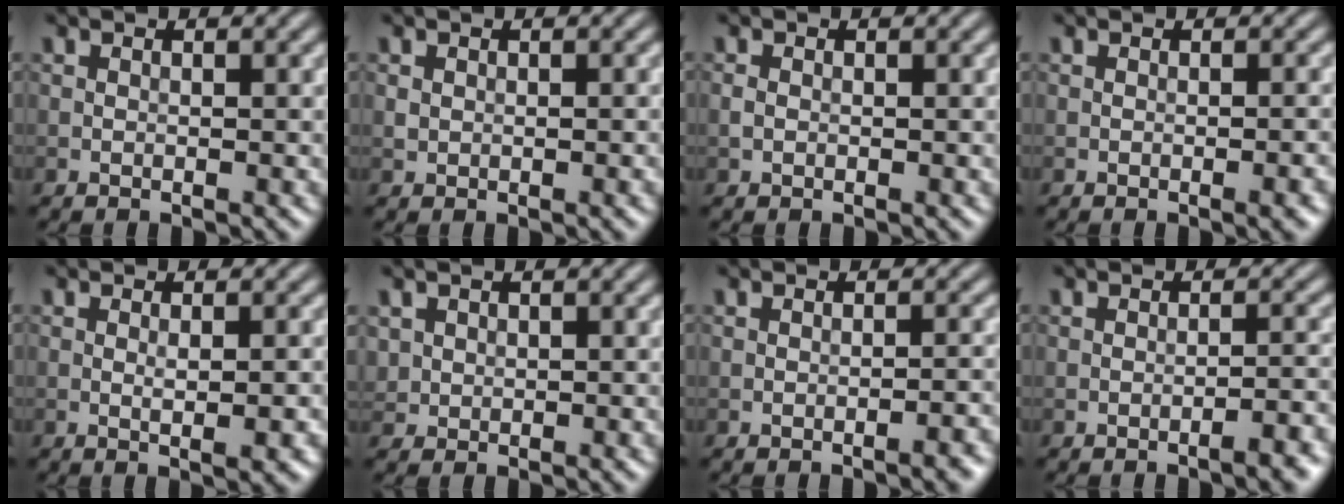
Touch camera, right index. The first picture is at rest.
{"total": 0.7, "force": [0.0, 0.6, 0.5], "torque": [-0.009, -0.001, 0.002]}
{"total": 0.7, "force": [-0.1, 0.5, 0.4], "torque": [-0.007, -0.001, -0.003]}
{"total": 1.9, "force": [-0.7, 0.4, 1.7], "torque": [-0.018, 0.002, -0.009]}
{"total": 2.1, "force": [-0.2, 0.3, 2.1], "torque": [-0.034, -0.001, -0.001]}
{"total": 1.1, "force": [0.5, 1.0, 0.1], "torque": [-0.001, -0.004, 0.016]}
{"total": 1.9, "force": [-1.0, 0.4, 1.5], "torque": [-0.015, 0.005, -0.015]}
{"total": 2.9, "force": [-1.6, 0.6, 2.4], "torque": [-0.030, 0.010, -0.029]}